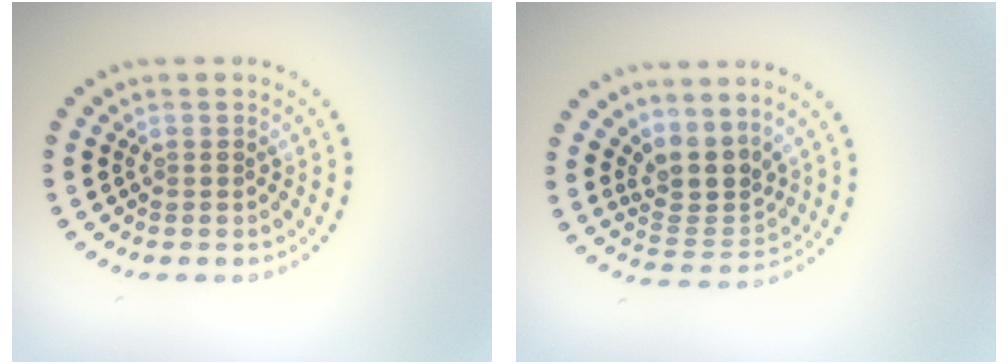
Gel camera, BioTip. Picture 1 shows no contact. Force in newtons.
{"total": 3.4, "press": 2.5, "slide": 2.4}